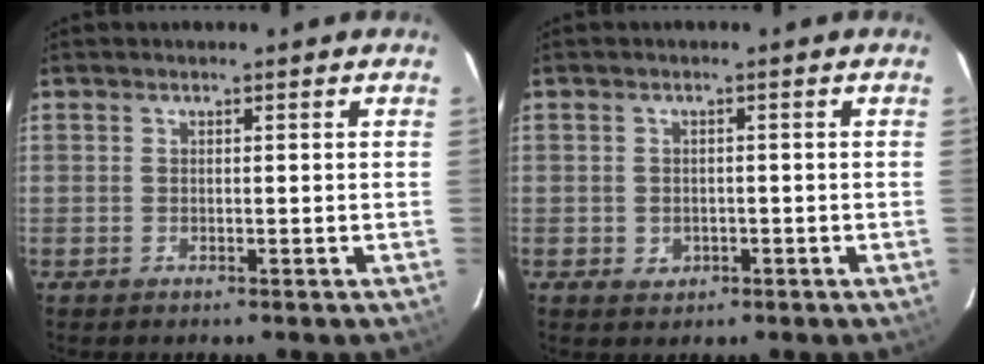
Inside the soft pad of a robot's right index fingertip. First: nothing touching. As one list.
[{"total": 2.3, "force": [-0.7, 2.1, 0.7], "torque": [-0.014, 0.001, -0.003]}]